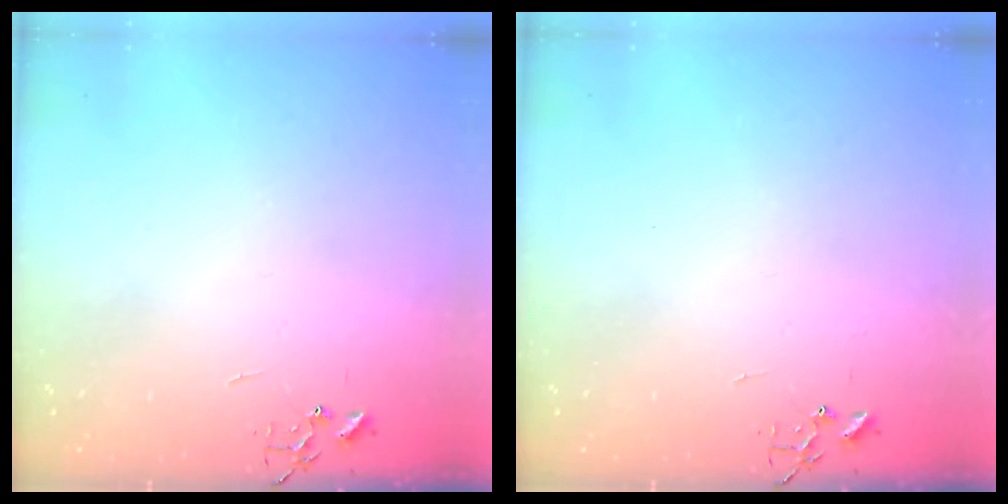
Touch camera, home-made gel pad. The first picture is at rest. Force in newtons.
{"total": 0.0}